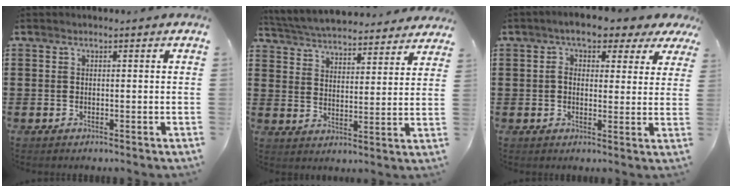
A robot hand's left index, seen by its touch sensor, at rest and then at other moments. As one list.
[{"total": 5.0, "force": [5.0, 0.1, 0.4], "torque": [-0.035, -0.033, 0.084]}, {"total": 4.9, "force": [2.8, 2.3, 3.3], "torque": [-0.071, -0.001, 0.043]}]